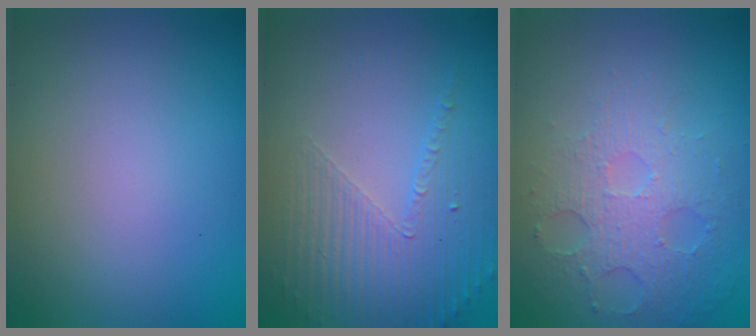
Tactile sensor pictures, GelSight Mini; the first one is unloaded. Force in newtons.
{"total": 5.2, "press": 3.2, "slide": 4.0}
{"total": 3.8, "press": 3.3, "slide": 1.9}